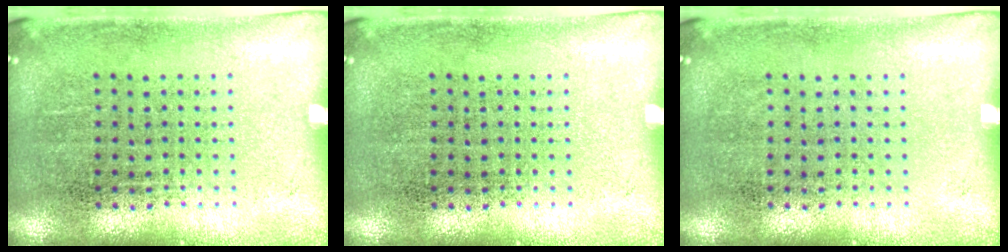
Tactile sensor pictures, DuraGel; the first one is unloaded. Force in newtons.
{"total": 0.0}
{"total": 0.0}